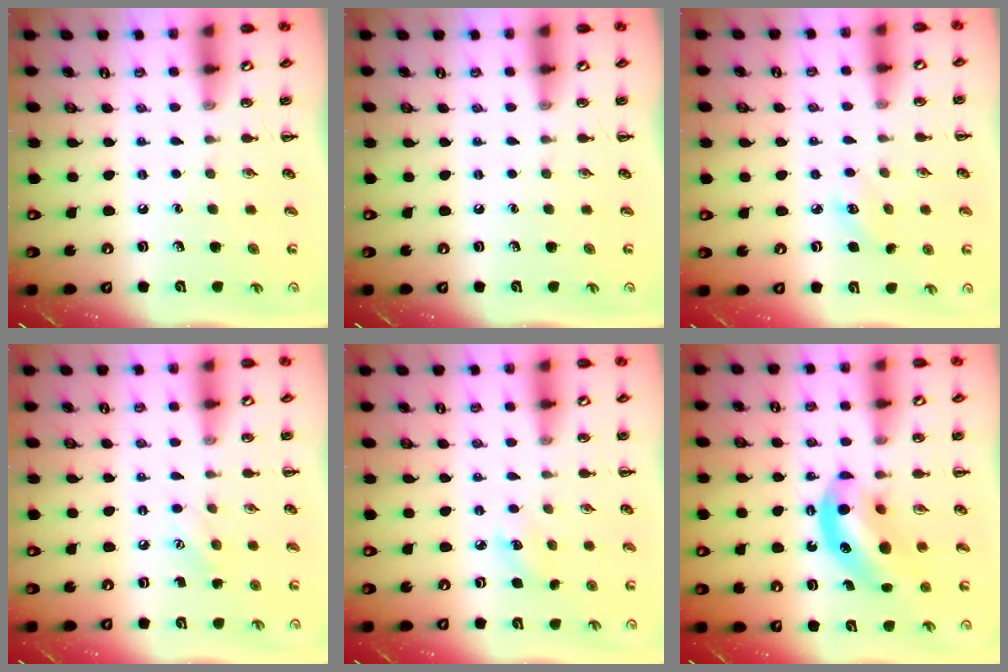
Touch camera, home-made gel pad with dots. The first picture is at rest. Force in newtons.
{"total": 0.0}
{"total": 3.2, "press": 3.1, "slide": 0.7}
{"total": 5.7, "press": 5.6, "slide": 1.2}
{"total": 4.5, "press": 4.3, "slide": 1.2}
{"total": 11.3, "press": 11.0, "slide": 2.8}